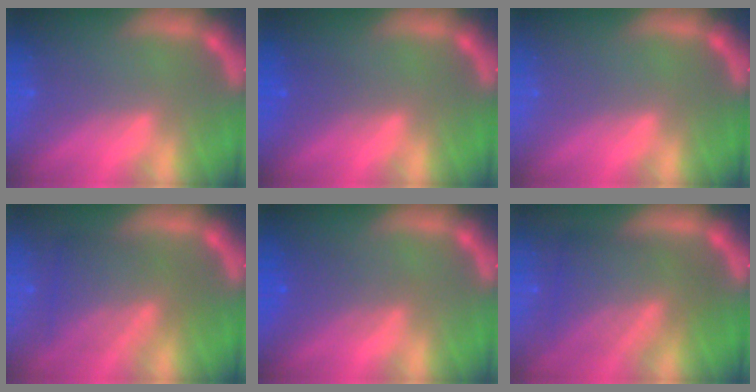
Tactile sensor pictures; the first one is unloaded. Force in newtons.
{"total": 1.5}
{"total": 0.0}
{"total": 6.5}
{"total": 3.0}
{"total": 8.1}